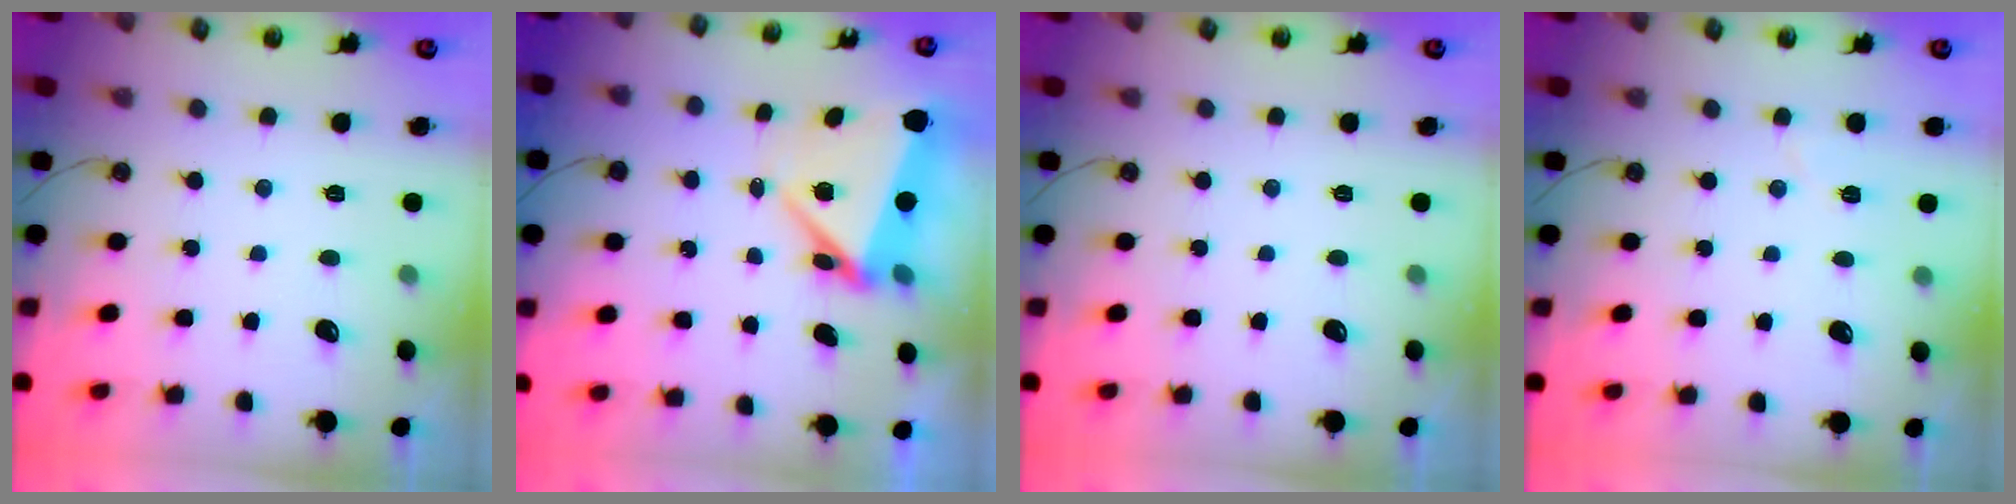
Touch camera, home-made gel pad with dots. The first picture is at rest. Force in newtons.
{"total": 5.9, "press": 5.6, "slide": 2.0}
{"total": 0.0}
{"total": 3.9, "press": 3.6, "slide": 1.4}